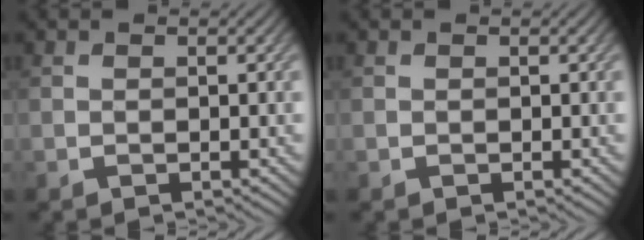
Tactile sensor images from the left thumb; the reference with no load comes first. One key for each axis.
{"total": 0.0}